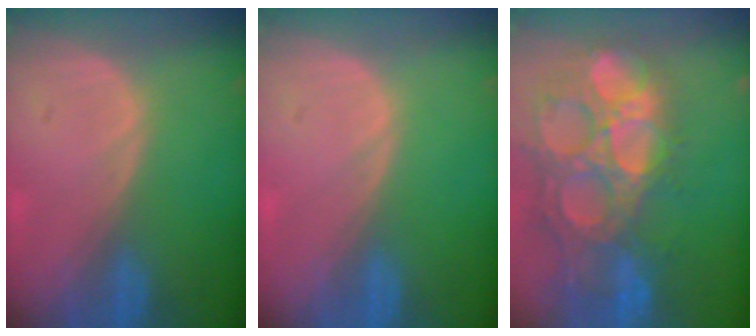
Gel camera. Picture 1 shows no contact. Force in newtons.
{"total": 0.0}
{"total": 15.4, "press": 12.8, "slide": 8.6}